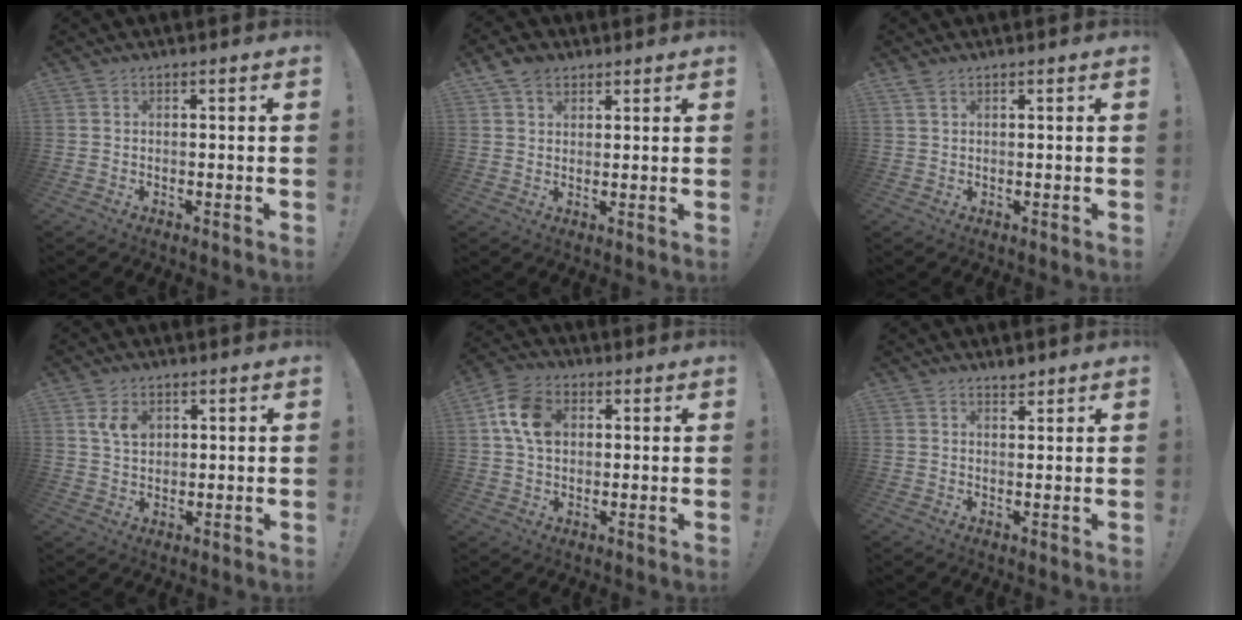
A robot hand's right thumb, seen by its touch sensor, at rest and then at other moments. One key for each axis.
{"total": 5.5, "fx": 3.2, "fy": 3.9, "fz": 2.2, "tx": -0.042, "ty": -0.005, "tz": 0.064}
{"total": 2.0, "fx": 1.3, "fy": 0.9, "fz": 1.2, "tx": -0.032, "ty": 0.002, "tz": 0.027}
{"total": 5.4, "fx": 2.3, "fy": 3.8, "fz": 3.0, "tx": -0.046, "ty": -0.003, "tz": 0.042}
{"total": 11.3, "fx": 2.5, "fy": 8.4, "fz": 7.2, "tx": -0.125, "ty": 0.011, "tz": 0.049}
{"total": 2.4, "fx": 2.2, "fy": 0.7, "fz": 0.5, "tx": 0.009, "ty": -0.018, "tz": 0.036}